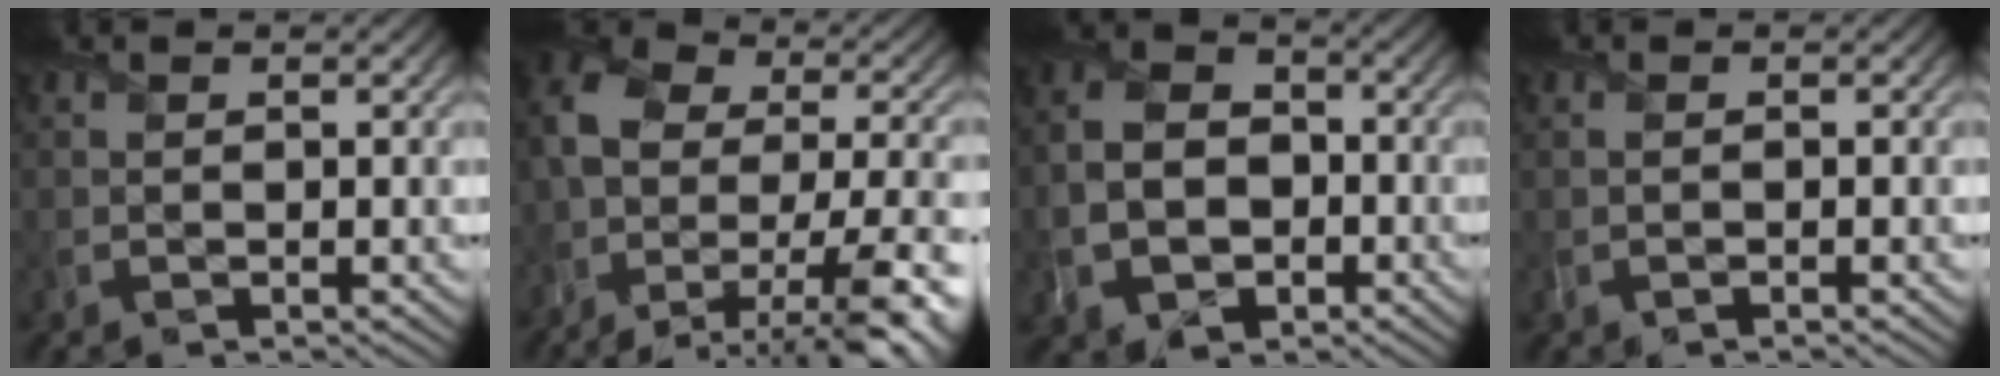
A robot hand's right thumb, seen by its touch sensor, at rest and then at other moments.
{"total": 16.3, "force": [-7.9, 9.3, 10.9], "torque": [-0.214, -0.029, -0.079]}
{"total": 8.9, "force": [-2.7, 6.8, 5.2], "torque": [-0.117, -0.025, -0.054]}
{"total": 0.7, "force": [-0.3, 0.1, 0.6], "torque": [-0.013, 0.000, -0.010]}